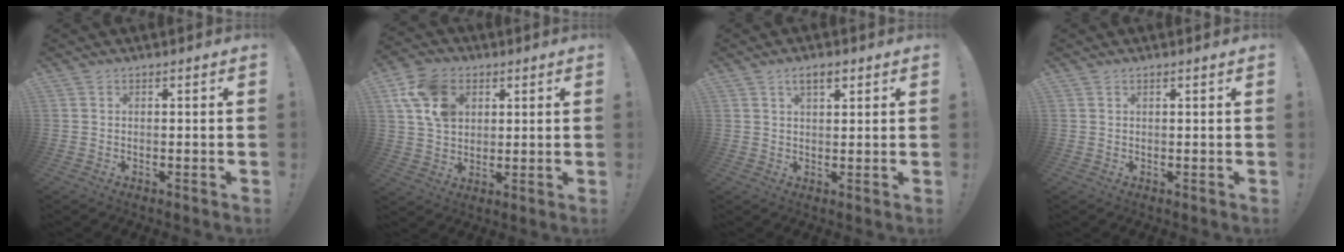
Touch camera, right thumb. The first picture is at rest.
{"total": 13.3, "force": [5.2, 9.9, 7.2], "torque": [-0.128, -0.009, 0.107]}
{"total": 4.2, "force": [2.2, 1.8, 3.2], "torque": [-0.057, -0.001, 0.037]}
{"total": 0.8, "force": [0.5, -0.2, 0.7], "torque": [-0.013, 0.000, 0.008]}